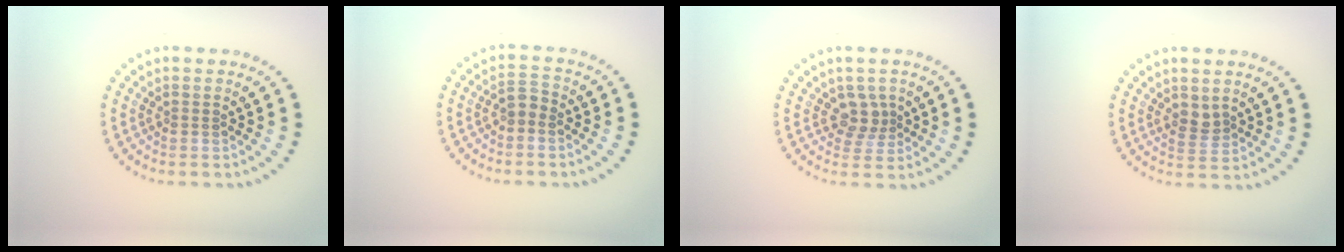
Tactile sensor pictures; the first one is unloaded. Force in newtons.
{"total": 1.6, "press": 1.4, "slide": 0.6}
{"total": 2.2, "press": 1.8, "slide": 1.3}
{"total": 1.5, "press": 1.3, "slide": 0.8}